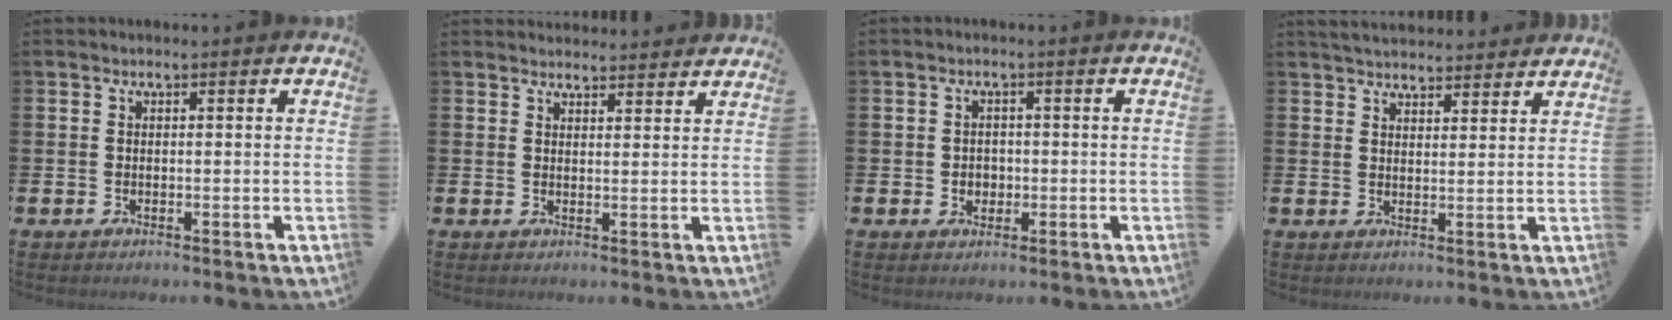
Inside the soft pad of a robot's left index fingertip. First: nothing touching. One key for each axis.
{"total": 2.8, "fx": 2.8, "fy": 0.4, "fz": -0.2, "tx": 0.007, "ty": -0.019, "tz": 0.049}
{"total": 2.0, "fx": -0.1, "fy": 1.8, "fz": 0.7, "tx": 0.005, "ty": 0.000, "tz": -0.010}
{"total": 4.0, "fx": 4.0, "fy": 0.5, "fz": 0.1, "tx": -0.010, "ty": -0.020, "tz": 0.073}